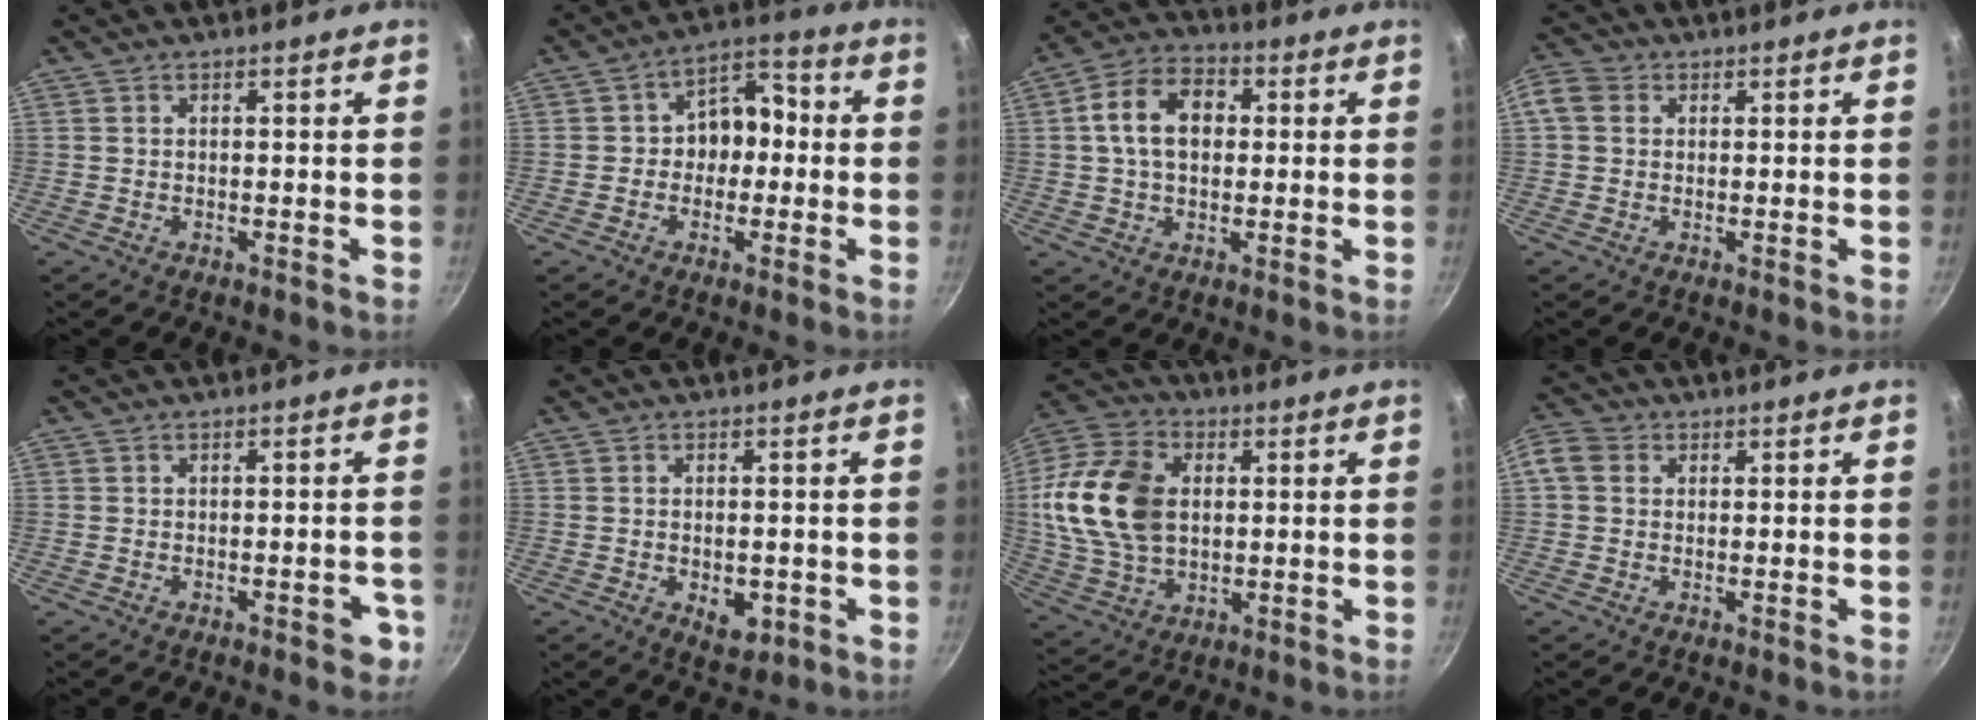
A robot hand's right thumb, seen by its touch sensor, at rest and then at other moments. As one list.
[{"total": 9.0, "force": [-0.6, 7.1, 5.5], "torque": [-0.018, 0.031, -0.024]}, {"total": 11.3, "force": [1.6, 7.9, 8.0], "torque": [-0.114, 0.022, 0.013]}, {"total": 5.1, "force": [1.1, 4.2, 2.6], "torque": [-0.049, 0.007, 0.006]}, {"total": 3.6, "force": [-1.7, 1.6, 2.7], "torque": [-0.019, 0.014, -0.019]}, {"total": 5.2, "force": [-1.3, 3.2, 3.9], "torque": [-0.042, -0.001, -0.013]}, {"total": 18.8, "force": [2.2, 13.1, 13.4], "torque": [-0.244, 0.008, 0.040]}, {"total": 5.6, "force": [1.1, 4.6, 2.9], "torque": [-0.059, 0.011, 0.005]}]